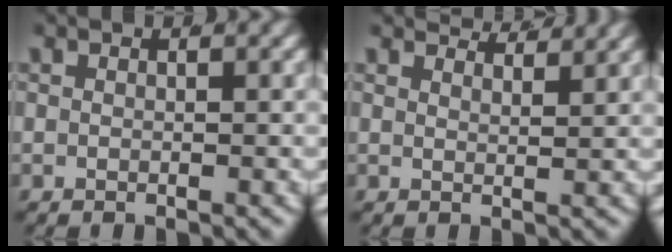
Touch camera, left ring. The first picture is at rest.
{"total": 3.7, "force": [3.6, -0.1, 1.0], "torque": [-0.008, -0.002, 0.059]}